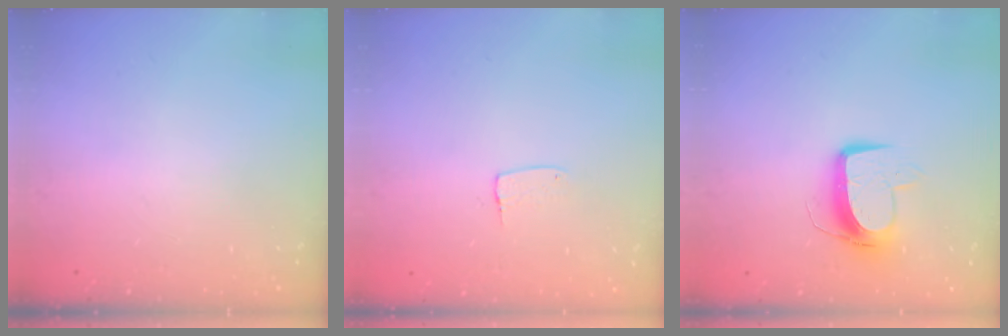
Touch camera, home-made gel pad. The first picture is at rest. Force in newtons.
{"total": 4.3, "press": 4.3, "slide": 0.4}
{"total": 10.3, "press": 10.2, "slide": 1.1}